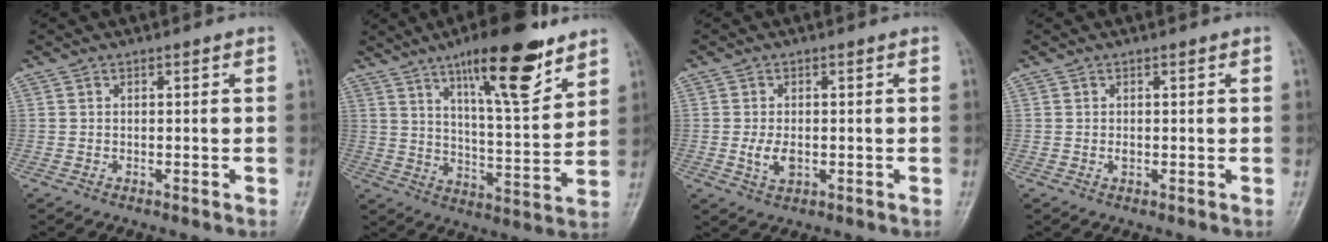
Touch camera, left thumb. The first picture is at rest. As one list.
[{"total": 17.3, "force": [10.8, 4.4, 12.7], "torque": [-0.173, -0.060, 0.176]}, {"total": 3.6, "force": [-0.4, 2.1, 2.8], "torque": [-0.056, -0.006, -0.006]}, {"total": 0.8, "force": [0.1, 0.5, 0.6], "torque": [-0.010, -0.001, 0.002]}]